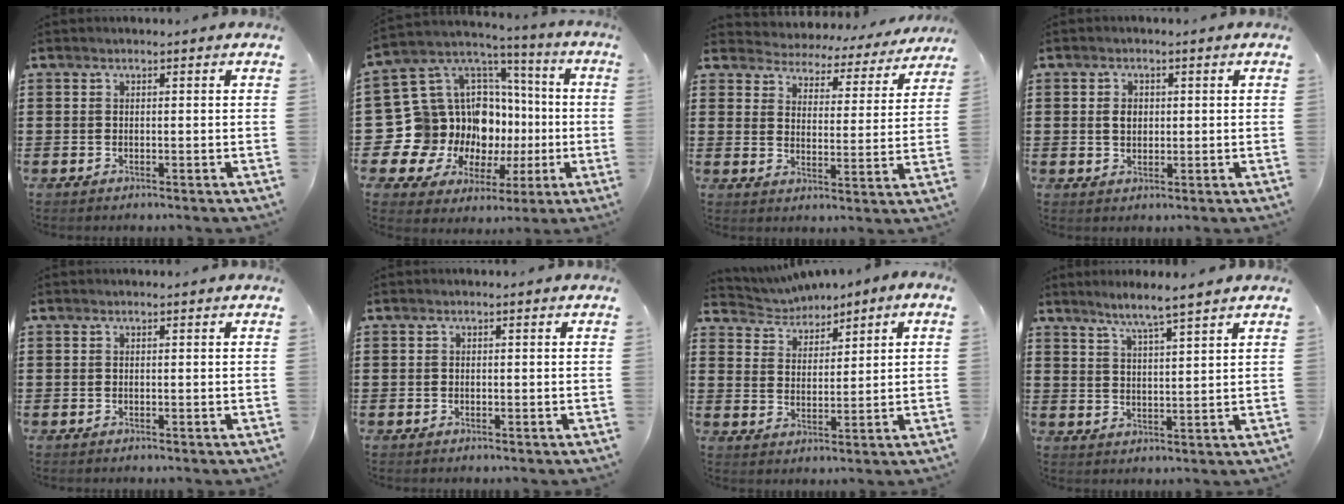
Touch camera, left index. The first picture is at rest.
{"total": 17.0, "force": [-2.2, 15.6, 6.3], "torque": [-0.151, -0.054, 0.001]}
{"total": 3.7, "force": [3.6, 0.5, -0.4], "torque": [-0.018, -0.033, 0.056]}
{"total": 2.4, "force": [0.4, 1.7, 1.6], "torque": [-0.028, 0.006, 0.004]}
{"total": 0.0}
{"total": 0.5, "force": [-0.2, 0.4, 0.0], "torque": [-0.002, 0.003, -0.006]}
{"total": 3.1, "force": [2.6, 1.7, 0.0], "torque": [-0.021, -0.010, 0.043]}
{"total": 4.6, "force": [4.0, -0.8, 2.1], "torque": [-0.054, -0.014, 0.069]}